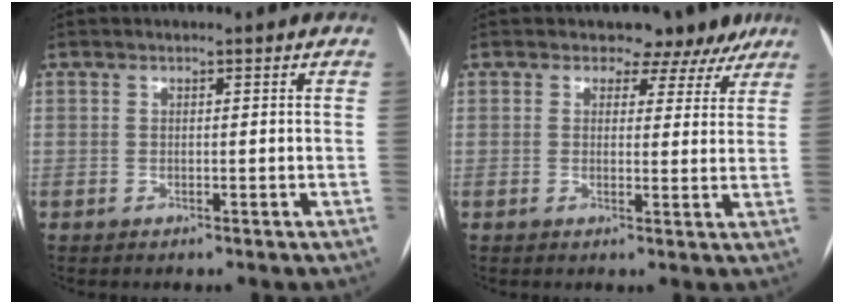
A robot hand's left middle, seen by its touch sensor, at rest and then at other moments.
{"total": 6.8, "force": [5.4, 4.0, 0.8], "torque": [0.015, 0.002, 0.041]}